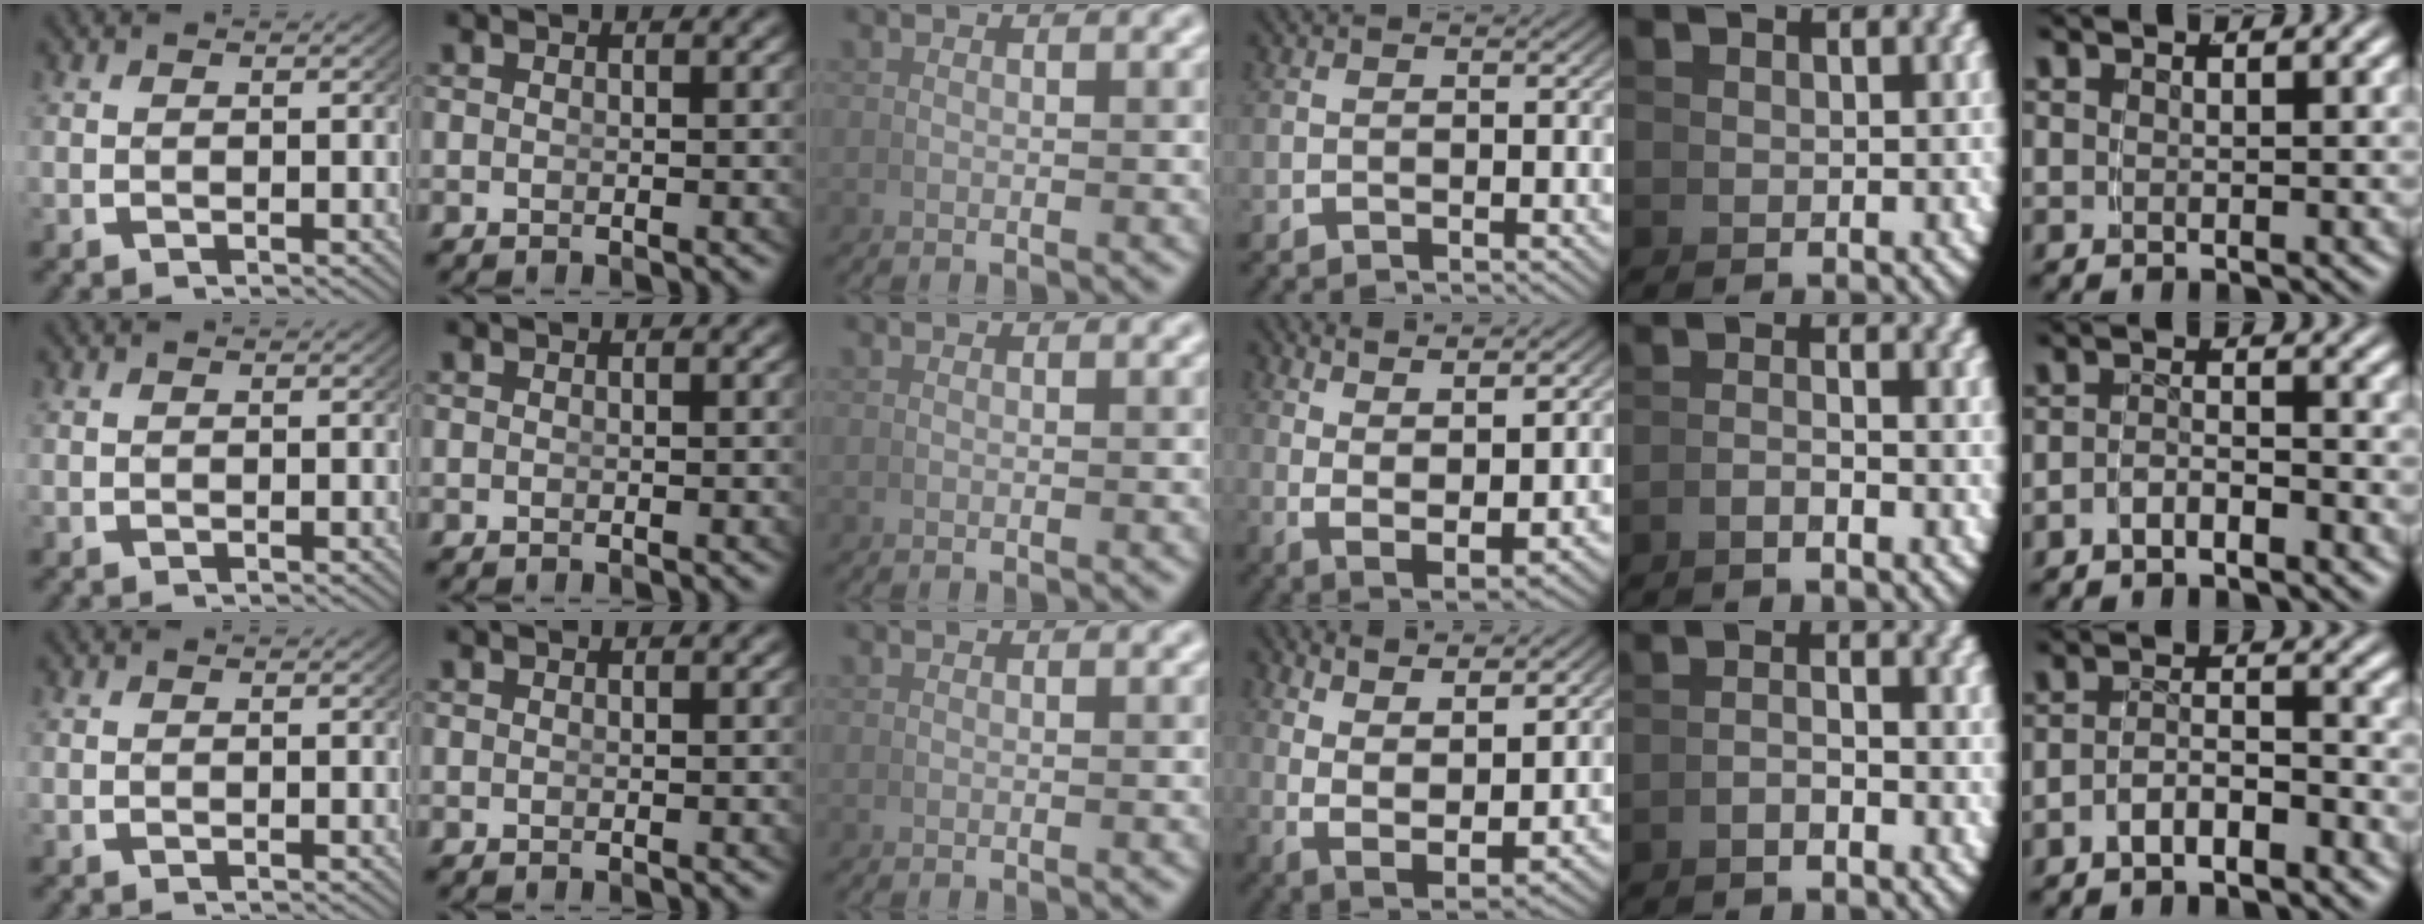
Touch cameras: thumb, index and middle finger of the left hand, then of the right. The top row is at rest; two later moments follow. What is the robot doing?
{"motion": "lift_and_place", "object": "hoodie"}